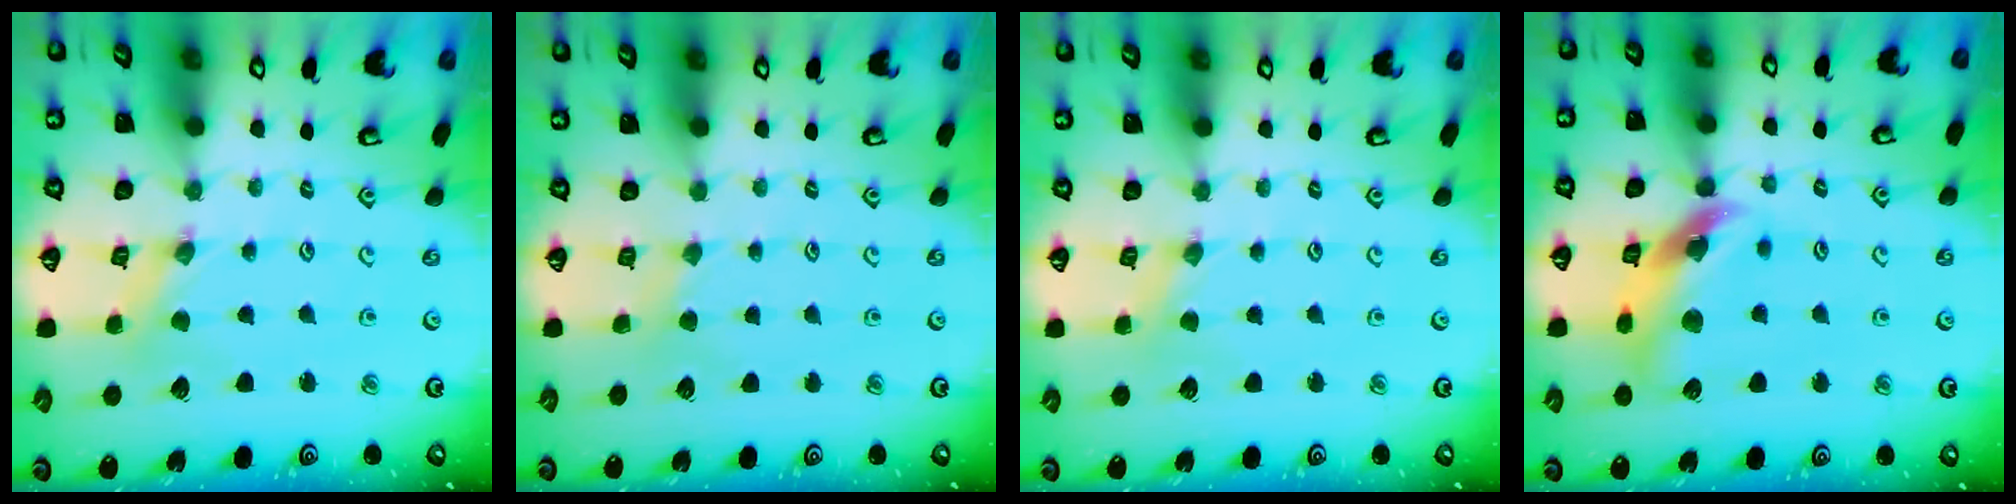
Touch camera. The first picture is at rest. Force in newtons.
{"total": 1.8, "press": 1.8, "slide": 0.3}
{"total": 0.9, "press": 0.9, "slide": 0.2}
{"total": 13.2, "press": 13.0, "slide": 1.8}